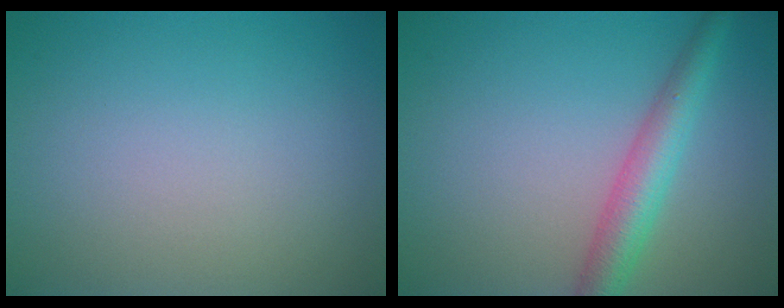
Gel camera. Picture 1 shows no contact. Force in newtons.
{"total": 4.0, "press": 4.0, "slide": 0.2}